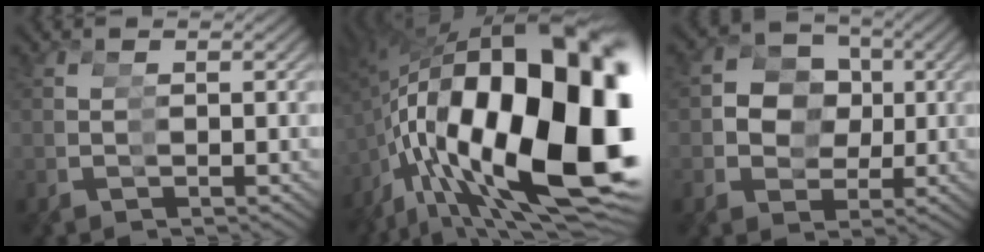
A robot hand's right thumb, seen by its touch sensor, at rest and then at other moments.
{"total": 27.6, "force": [0.1, 16.3, 22.2], "torque": [-0.374, -0.032, 0.033]}
{"total": 9.7, "force": [1.6, 7.6, 5.8], "torque": [-0.082, 0.002, 0.026]}